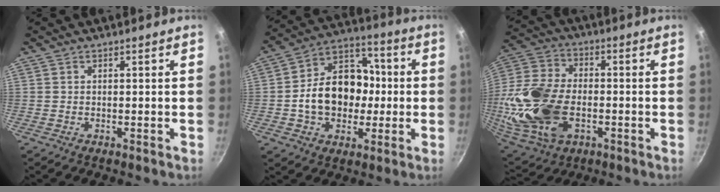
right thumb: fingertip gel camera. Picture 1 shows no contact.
{"total": 17.0, "force": [-1.2, 13.0, 10.8], "torque": [-0.136, 0.039, -0.031]}
{"total": 22.8, "force": [-3.6, 14.5, 17.2], "torque": [-0.367, 0.012, -0.063]}